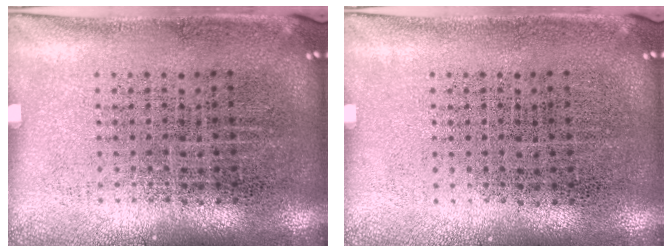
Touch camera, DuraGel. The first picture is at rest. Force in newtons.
{"total": 0.0}